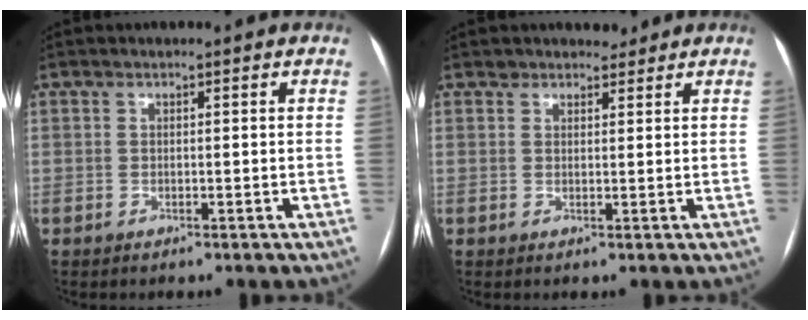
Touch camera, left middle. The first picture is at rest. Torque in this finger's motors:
{"motor_torque": [0.11, -0.10, -0.03, 0.00]}